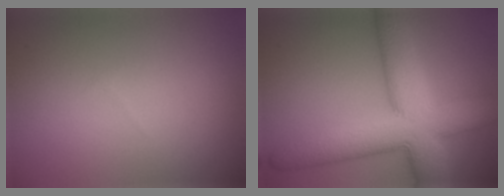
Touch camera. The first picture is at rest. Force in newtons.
{"total": 10.4, "press": 10.4, "slide": 0.4}